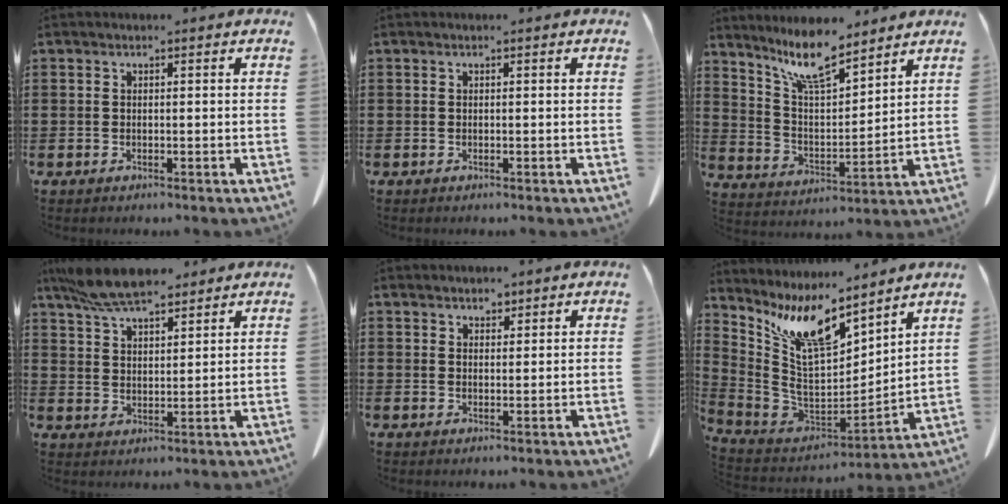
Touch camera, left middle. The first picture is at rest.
{"total": 0.0}
{"total": 9.4, "force": [7.8, 1.7, 5.0], "torque": [-0.113, -0.033, 0.141]}
{"total": 8.2, "force": [6.9, 2.1, 3.7], "torque": [-0.093, -0.015, 0.130]}
{"total": 1.9, "force": [1.8, 0.6, 0.2], "torque": [-0.009, 0.000, 0.036]}
{"total": 12.1, "force": [8.3, 4.2, 7.8], "torque": [-0.186, -0.039, 0.151]}